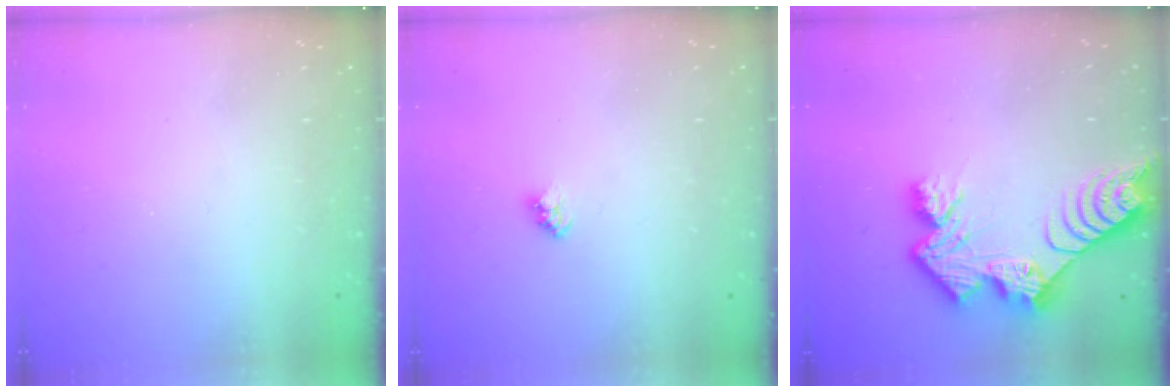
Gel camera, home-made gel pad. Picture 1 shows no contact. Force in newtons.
{"total": 2.4, "press": 2.4, "slide": 0.2}
{"total": 11.9, "press": 11.8, "slide": 1.0}